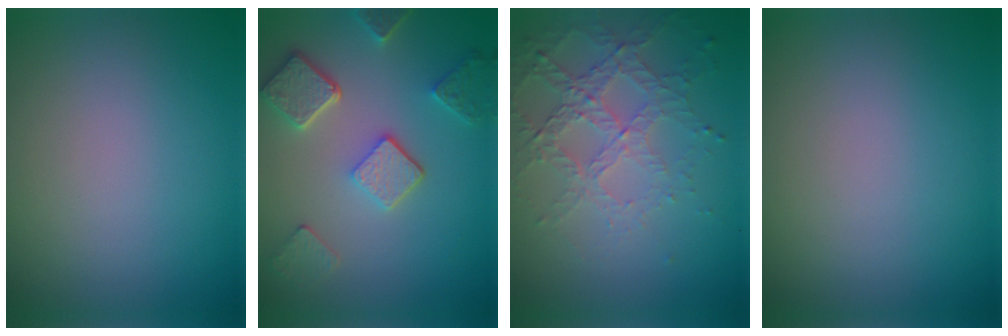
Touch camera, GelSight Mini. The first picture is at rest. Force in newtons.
{"total": 5.0, "press": 3.8, "slide": 3.2}
{"total": 4.7, "press": 3.1, "slide": 3.5}
{"total": 0.0}